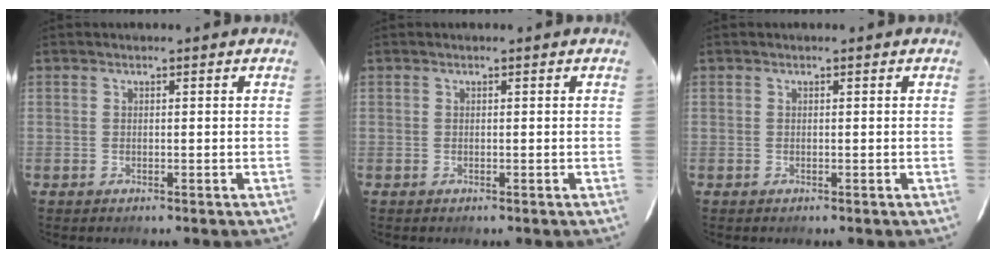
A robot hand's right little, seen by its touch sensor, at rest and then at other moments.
{"total": 0.0}
{"total": 0.0}